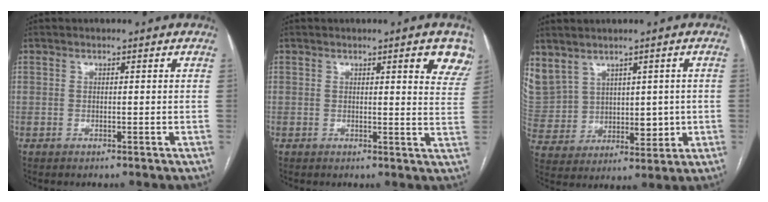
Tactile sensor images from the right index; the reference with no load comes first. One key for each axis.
{"total": 6.3, "fx": 4.0, "fy": 1.0, "fz": 4.8, "tx": -0.046, "ty": -0.013, "tz": 0.030}
{"total": 15.4, "fx": 5.3, "fy": 12.0, "fz": 8.0, "tx": -0.221, "ty": 0.042, "tz": 0.140}